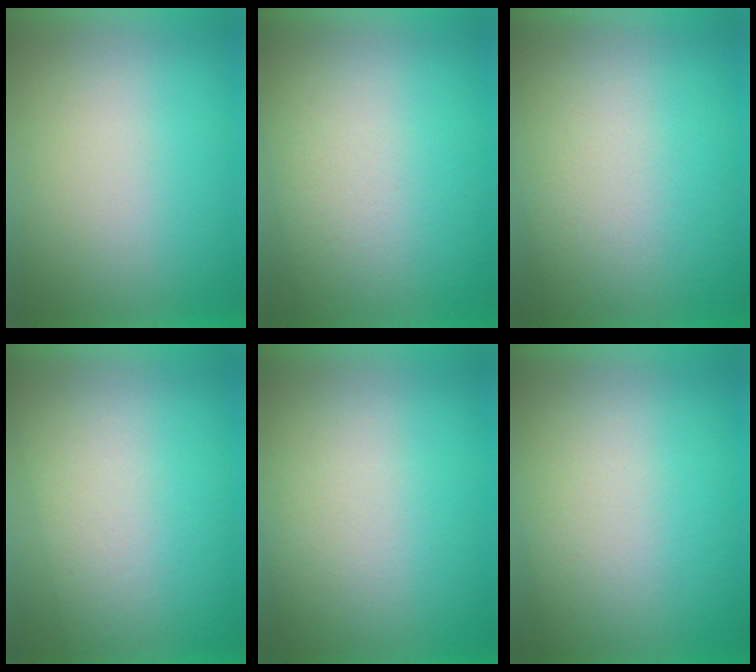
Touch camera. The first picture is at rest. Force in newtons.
{"total": 2.9}
{"total": 2.6}
{"total": 2.8}
{"total": 2.1}
{"total": 2.6}